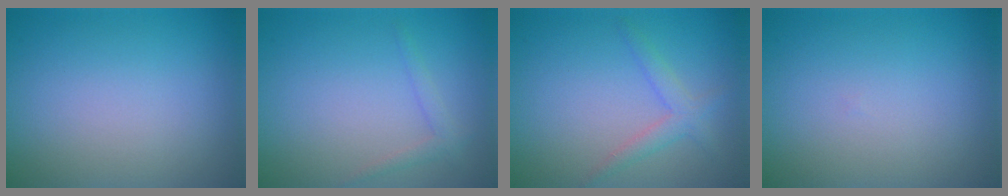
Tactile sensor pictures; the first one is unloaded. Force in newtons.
{"total": 1.2, "press": 1.2, "slide": 0.1}
{"total": 2.0, "press": 2.0, "slide": 0.2}
{"total": 0.0}